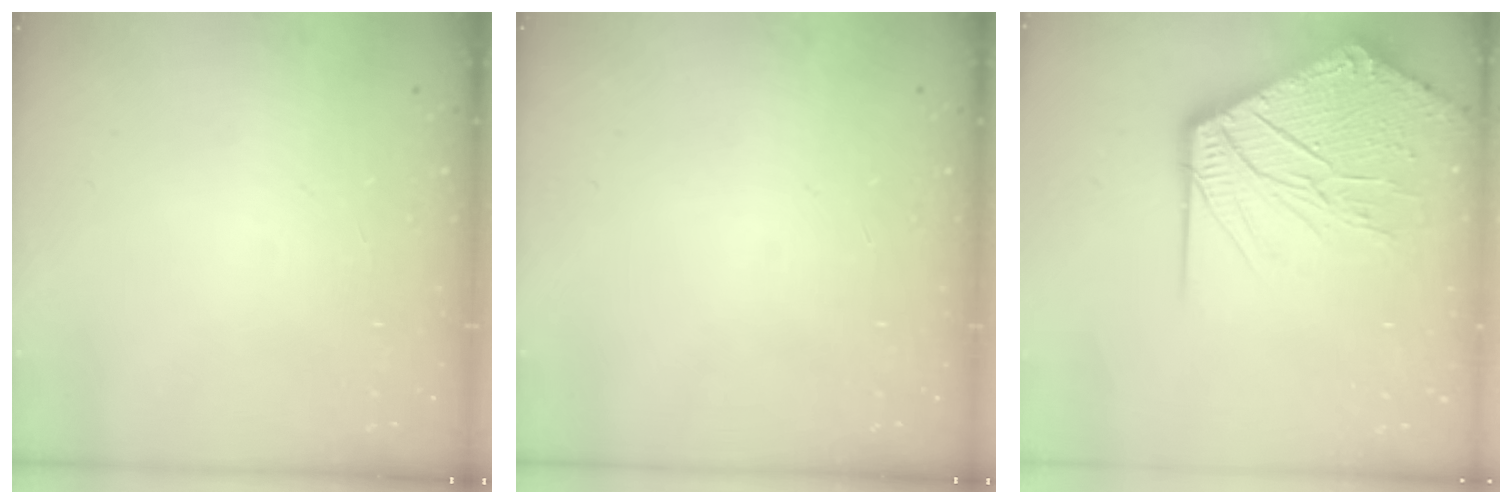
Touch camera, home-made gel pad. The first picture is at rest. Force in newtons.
{"total": 0.0}
{"total": 18.3, "press": 18.2, "slide": 2.4}